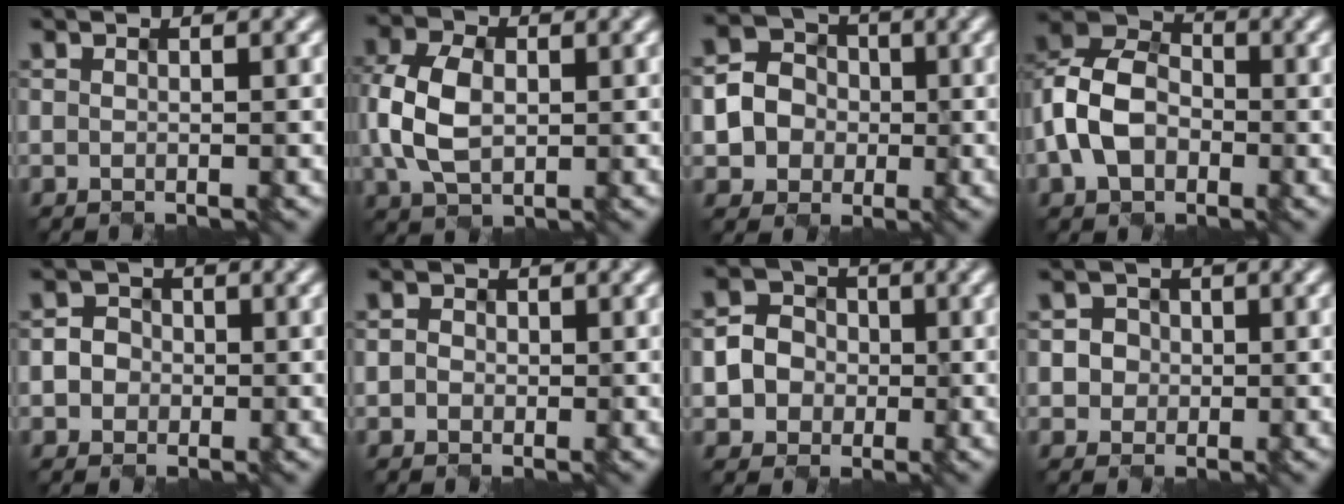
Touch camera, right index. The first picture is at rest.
{"total": 5.6, "force": [-0.5, 4.0, 3.9], "torque": [-0.096, 0.003, -0.007]}
{"total": 5.0, "force": [-1.2, 4.7, 1.3], "torque": [-0.013, 0.006, -0.034]}
{"total": 7.0, "force": [-1.9, 5.2, 4.3], "torque": [-0.092, 0.012, -0.048]}
{"total": 2.3, "force": [-0.7, 2.1, 0.4], "torque": [-0.003, 0.000, -0.014]}
{"total": 1.8, "force": [-0.2, 1.8, 0.3], "torque": [-0.008, 0.003, -0.006]}
{"total": 4.2, "force": [-1.0, 3.9, 1.0], "torque": [-0.007, 0.004, -0.031]}
{"total": 2.6, "force": [0.0, 2.5, 0.5], "torque": [-0.007, 0.004, -0.002]}